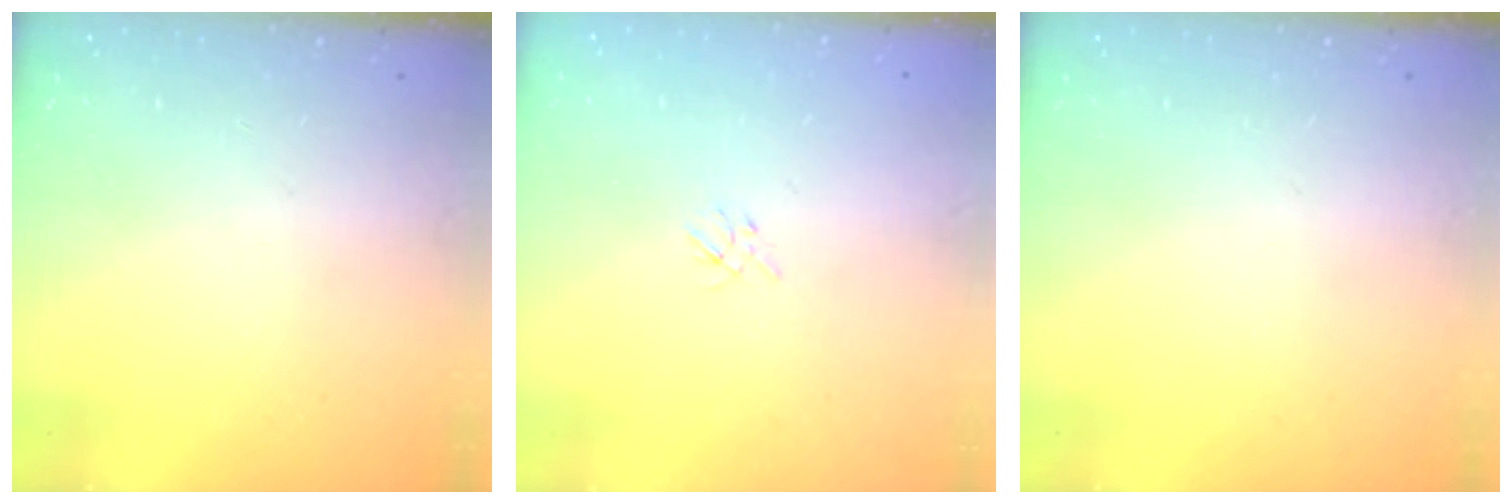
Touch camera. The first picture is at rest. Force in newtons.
{"total": 2.2, "press": 2.2, "slide": 0.5}
{"total": 0.0}